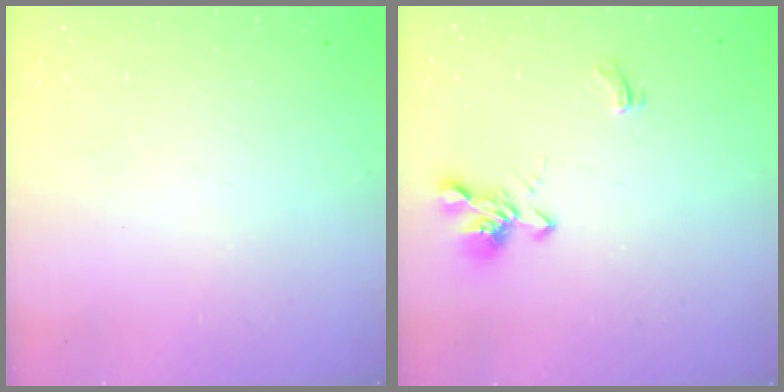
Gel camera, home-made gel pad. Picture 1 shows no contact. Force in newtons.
{"total": 1.9, "press": 1.6, "slide": 1.0}